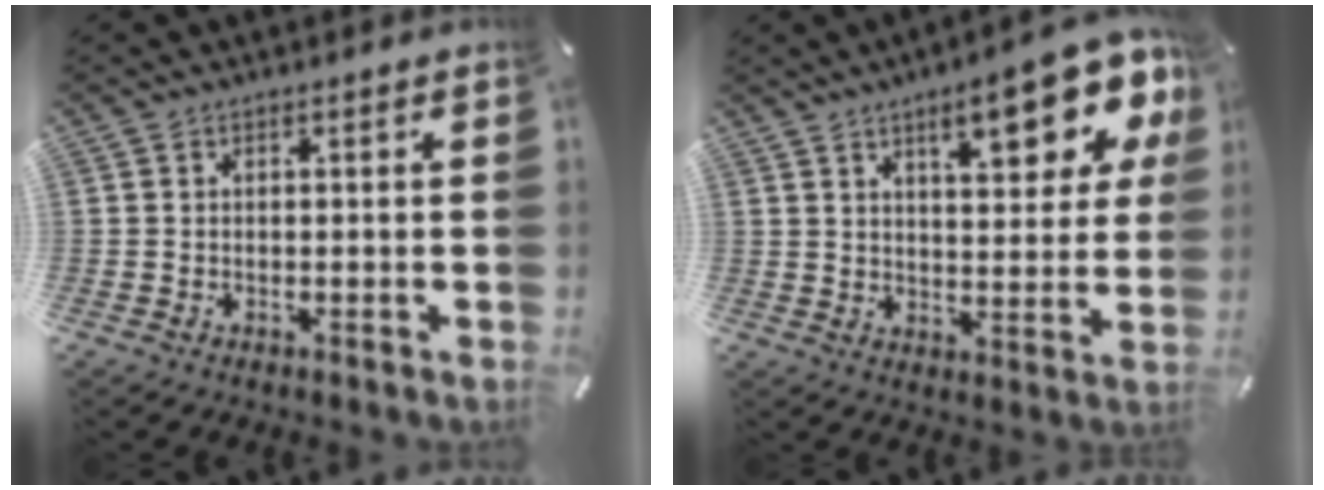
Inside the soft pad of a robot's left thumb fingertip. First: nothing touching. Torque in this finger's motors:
{"motor_torque": [2.51, 2.50, 1.39, -1.38, 0.17]}